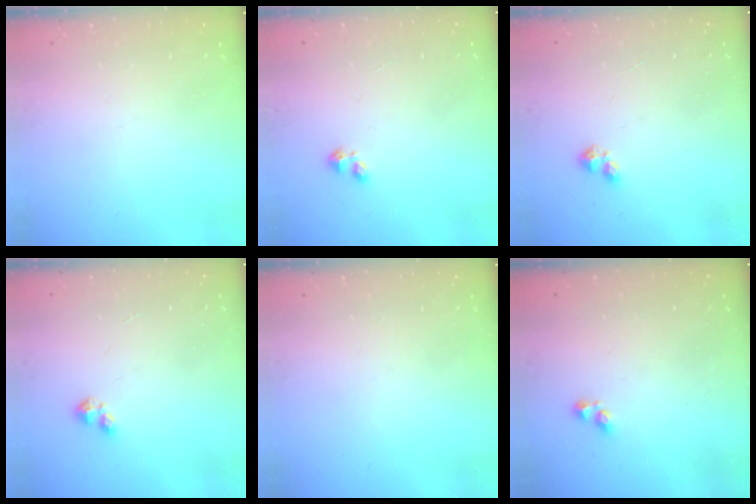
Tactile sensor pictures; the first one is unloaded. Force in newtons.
{"total": 2.2, "press": 2.2, "slide": 0.4}
{"total": 1.9, "press": 1.9, "slide": 0.4}
{"total": 1.9, "press": 1.9, "slide": 0.4}
{"total": 0.0}
{"total": 1.6, "press": 1.5, "slide": 0.3}